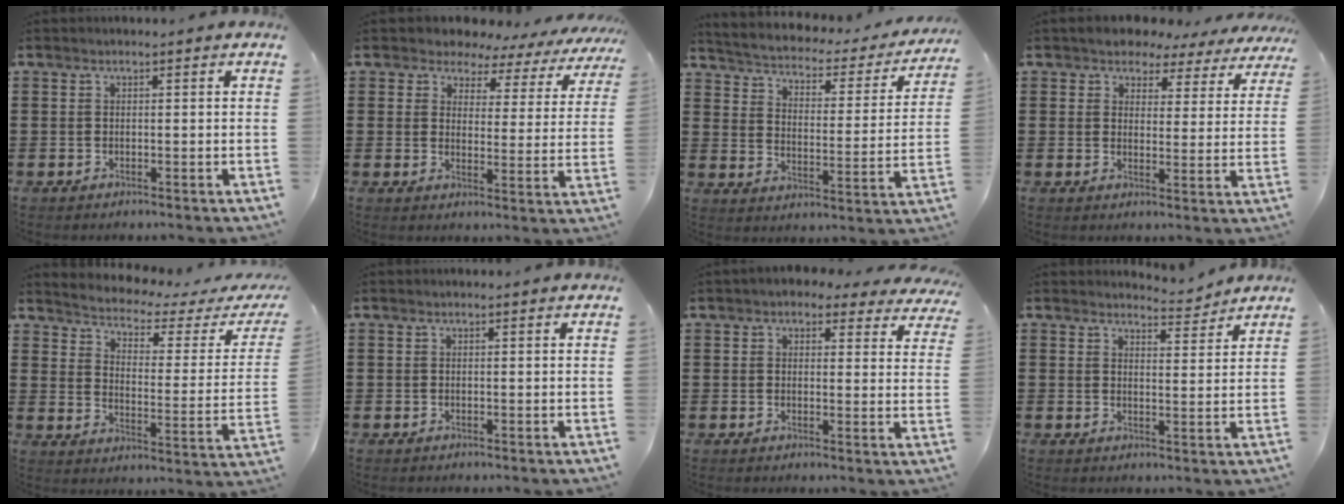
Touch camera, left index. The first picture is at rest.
{"total": 4.1, "force": [3.6, 1.8, 0.5], "torque": [-0.036, -0.021, 0.060]}
{"total": 1.9, "force": [1.7, 0.5, 0.7], "torque": [-0.032, -0.025, 0.018]}
{"total": 4.2, "force": [3.7, 1.8, 0.6], "torque": [-0.026, -0.016, 0.061]}
{"total": 2.5, "force": [2.3, 0.3, 1.0], "torque": [-0.040, -0.026, 0.028]}
{"total": 0.0}
{"total": 3.3, "force": [2.7, 1.5, 1.3], "torque": [-0.028, -0.003, 0.047]}
{"total": 3.7, "force": [3.6, 0.5, 0.4], "torque": [-0.013, -0.018, 0.066]}